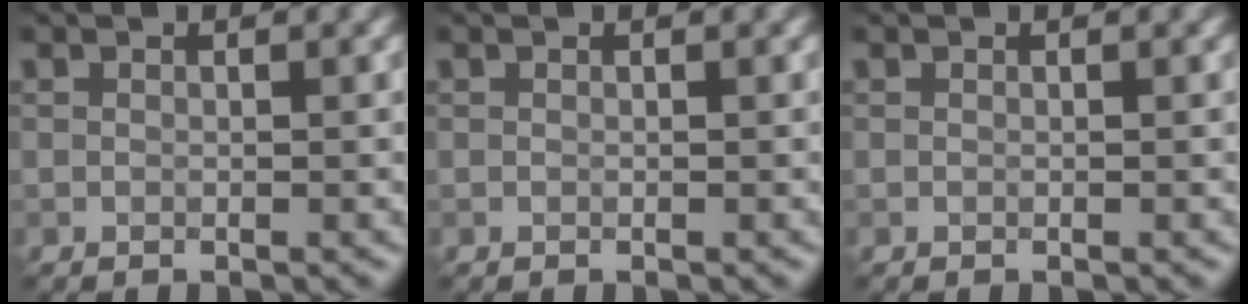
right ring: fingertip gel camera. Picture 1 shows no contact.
{"total": 0.0}
{"total": 0.0}